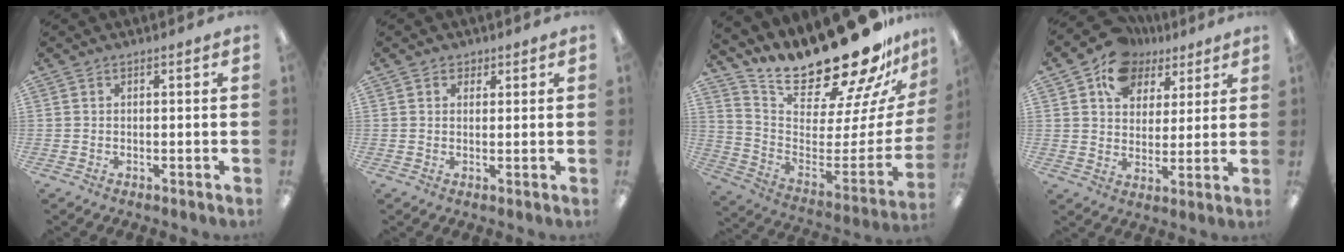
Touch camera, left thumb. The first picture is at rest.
{"total": 1.9, "force": [1.2, 1.4, 0.4], "torque": [0.000, 0.000, 0.020]}
{"total": 21.9, "force": [18.8, 5.1, 10.1], "torque": [-0.142, -0.171, 0.323]}
{"total": 12.5, "force": [7.6, 8.9, 4.3], "torque": [-0.066, -0.041, 0.140]}